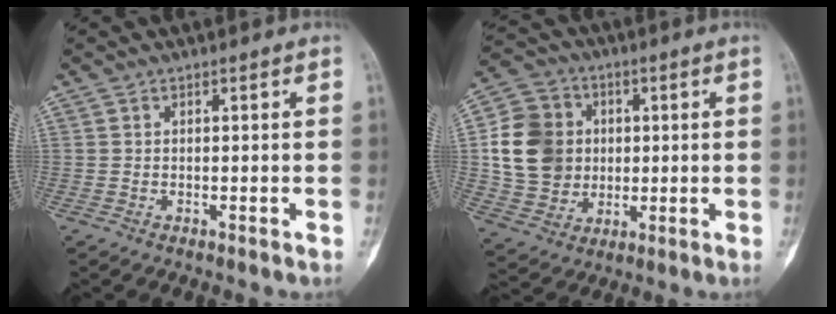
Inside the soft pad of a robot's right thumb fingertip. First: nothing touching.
{"total": 14.6, "force": [1.4, 12.5, 7.3], "torque": [-0.116, 0.009, 0.030]}